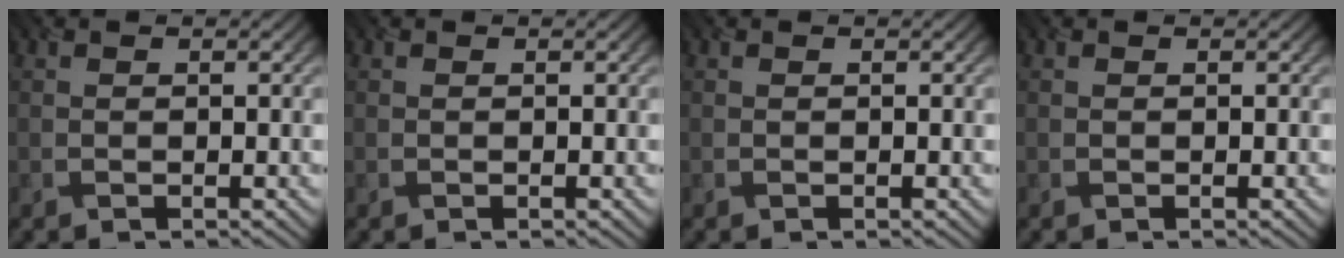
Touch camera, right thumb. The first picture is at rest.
{"total": 0.0}
{"total": 0.0}
{"total": 0.0}